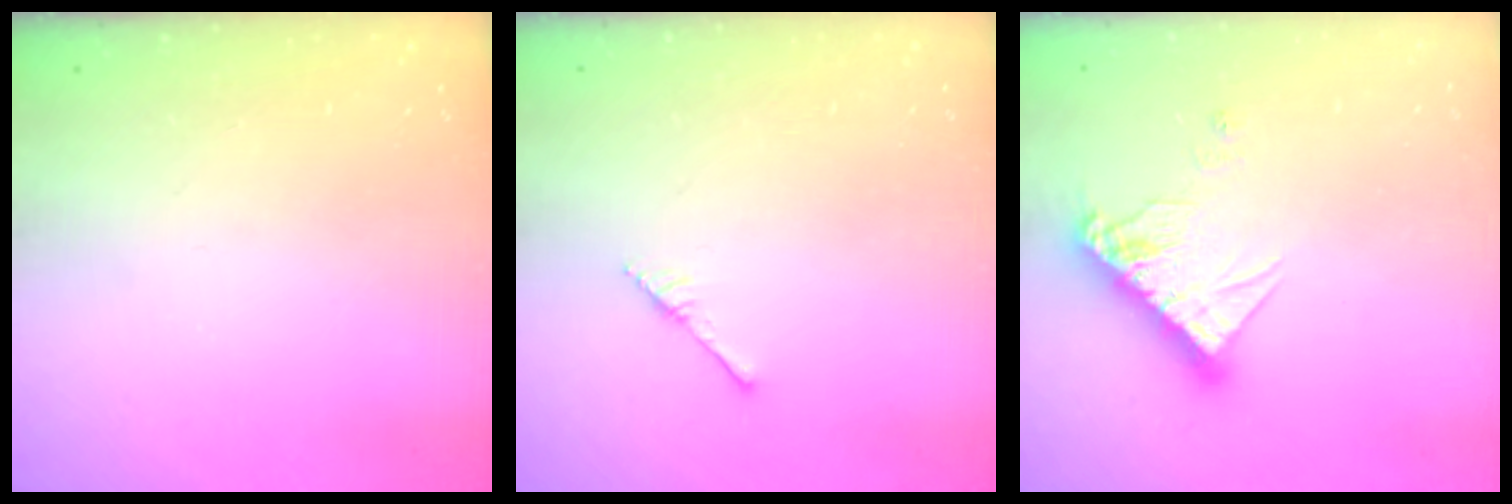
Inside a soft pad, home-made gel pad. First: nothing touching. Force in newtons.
{"total": 2.9, "press": 2.9, "slide": 0.2}
{"total": 12.1, "press": 12.0, "slide": 0.9}